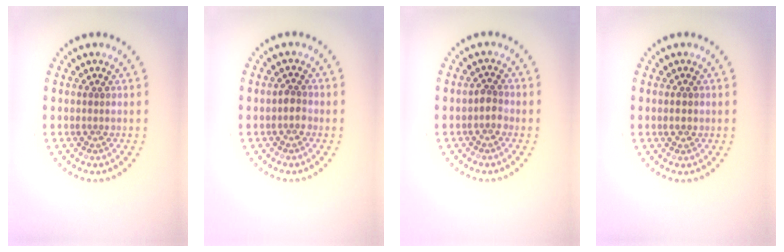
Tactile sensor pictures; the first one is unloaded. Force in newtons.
{"total": 1.3, "press": 1.1, "slide": 0.6}
{"total": 1.3, "press": 1.1, "slide": 0.7}
{"total": 1.4, "press": 1.4, "slide": 0.0}